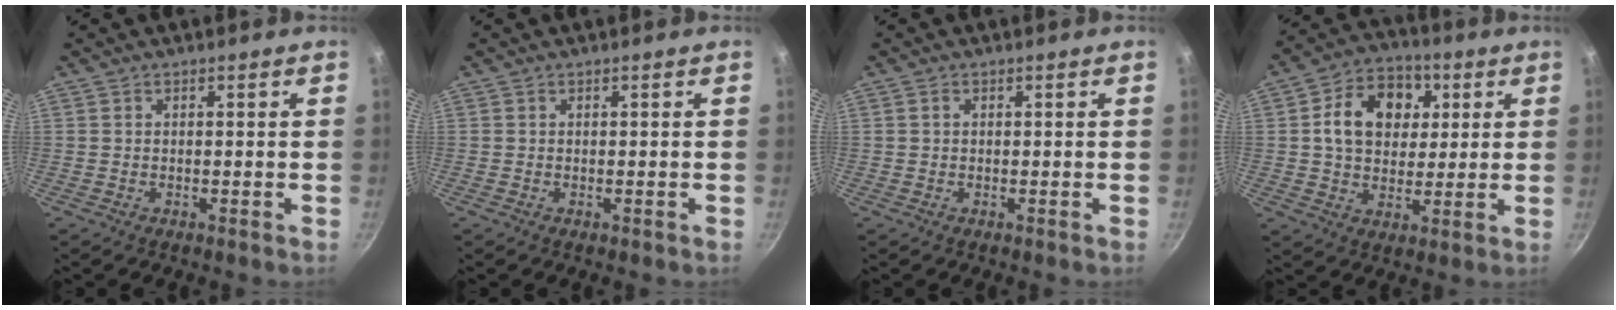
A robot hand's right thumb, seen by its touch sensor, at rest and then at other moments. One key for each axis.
{"total": 0.0}
{"total": 0.7, "fx": 0.1, "fy": 0.5, "fz": 0.4, "tx": -0.005, "ty": 0.004, "tz": 0.002}
{"total": 14.0, "fx": 3.3, "fy": 10.6, "fz": 8.4, "tx": -0.107, "ty": 0.010, "tz": 0.044}